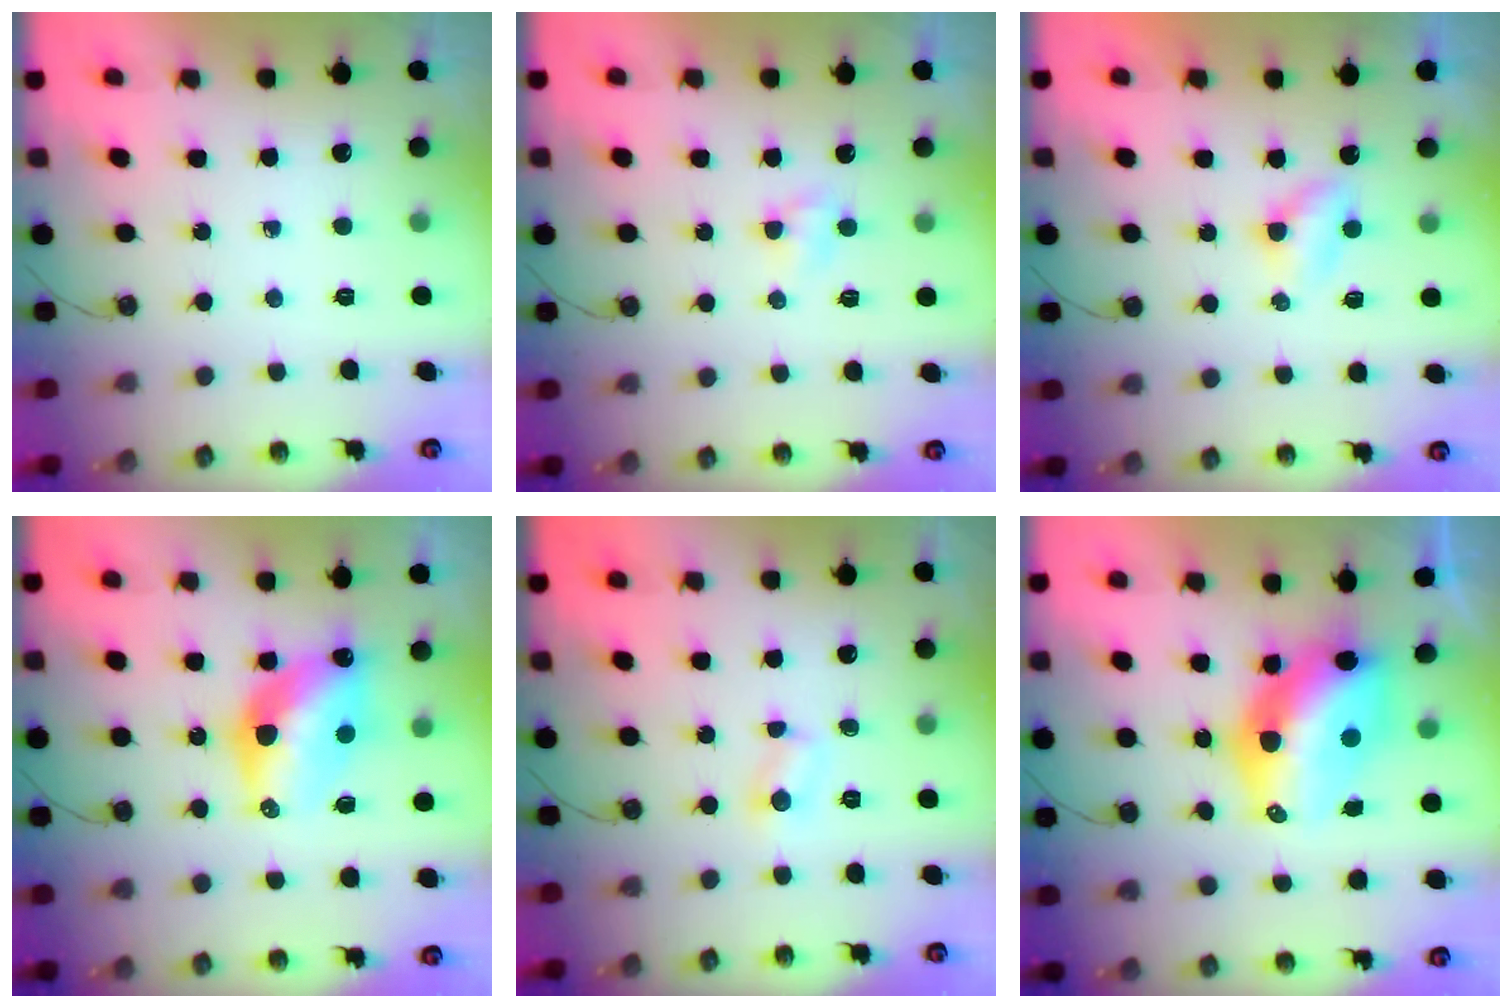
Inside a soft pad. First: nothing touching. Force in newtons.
{"total": 2.6, "press": 2.6, "slide": 0.3}
{"total": 2.7, "press": 2.7, "slide": 0.4}
{"total": 12.9, "press": 12.9, "slide": 1.0}
{"total": 2.5, "press": 2.5, "slide": 0.3}
{"total": 13.9, "press": 13.8, "slide": 1.3}